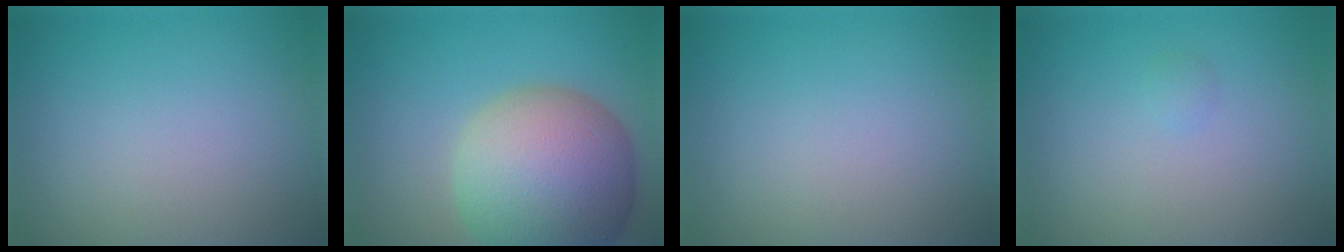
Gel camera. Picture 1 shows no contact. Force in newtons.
{"total": 12.6, "press": 12.5, "slide": 1.0}
{"total": 0.0}
{"total": 0.5, "press": 0.5, "slide": 0.0}